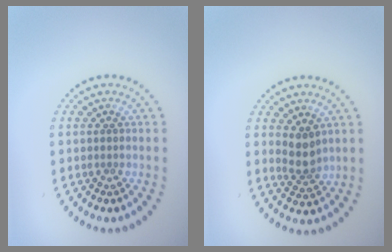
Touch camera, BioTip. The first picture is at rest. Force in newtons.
{"total": 2.3, "press": 1.9, "slide": 1.3}